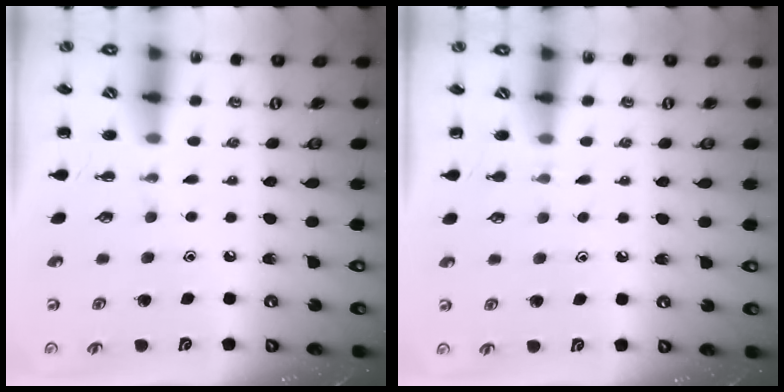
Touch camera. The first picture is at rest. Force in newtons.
{"total": 3.2, "press": 3.0, "slide": 1.2}